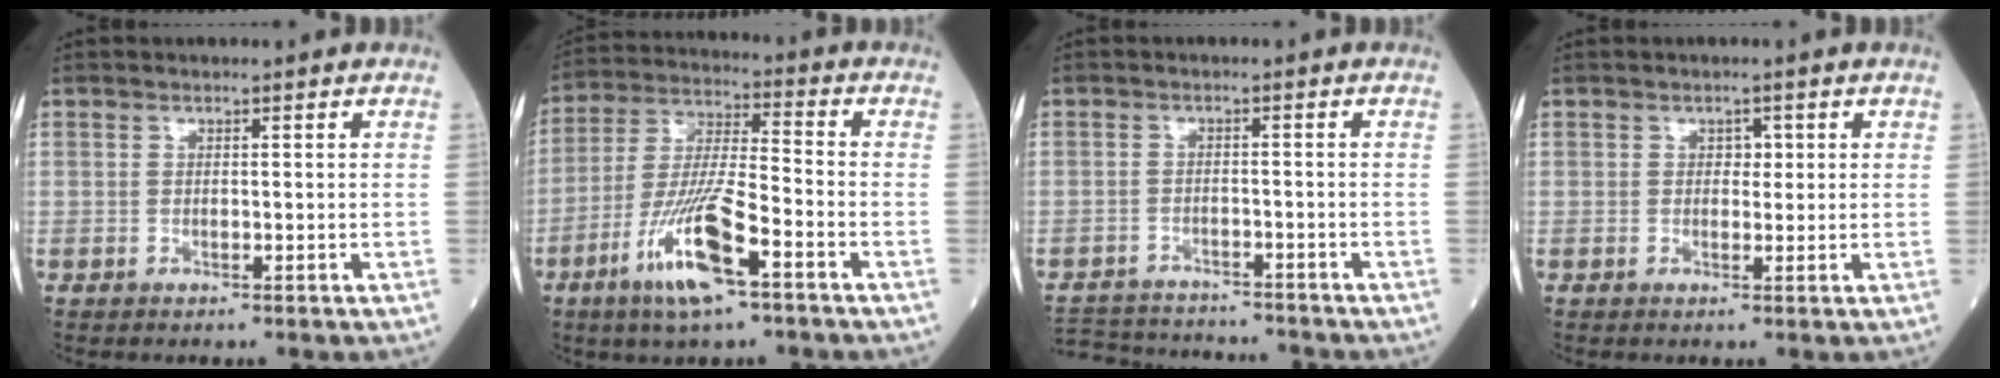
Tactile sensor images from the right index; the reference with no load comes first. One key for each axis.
{"total": 12.7, "fx": -6.4, "fy": 1.6, "fz": 10.8, "tx": -0.213, "ty": -0.015, "tz": -0.121}
{"total": 12.4, "fx": -11.8, "fy": 2.3, "fz": 3.1, "tx": -0.062, "ty": 0.007, "tz": -0.168}
{"total": 1.5, "fx": 0.4, "fy": 1.1, "fz": 0.9, "tx": -0.006, "ty": 0.003, "tz": 0.002}